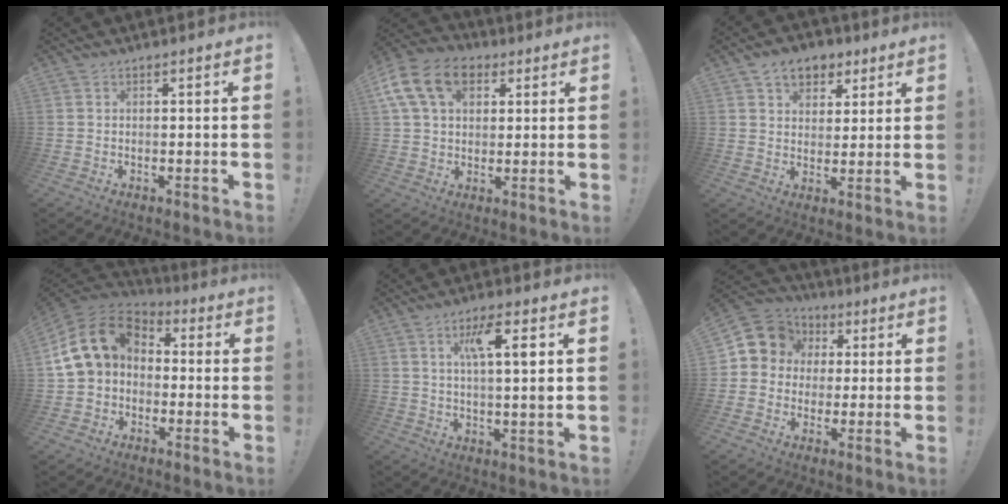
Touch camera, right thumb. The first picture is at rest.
{"total": 16.0, "force": [6.2, 11.0, 9.9], "torque": [-0.163, -0.014, 0.118]}
{"total": 8.9, "force": [5.0, 6.5, 3.6], "torque": [-0.042, -0.023, 0.096]}
{"total": 15.1, "force": [2.5, 11.3, 9.7], "torque": [-0.182, 0.009, 0.048]}
{"total": 9.1, "force": [2.9, 1.2, 8.6], "torque": [-0.147, 0.002, 0.040]}
{"total": 9.1, "force": [1.9, 8.5, 2.7], "torque": [-0.038, 0.000, 0.043]}